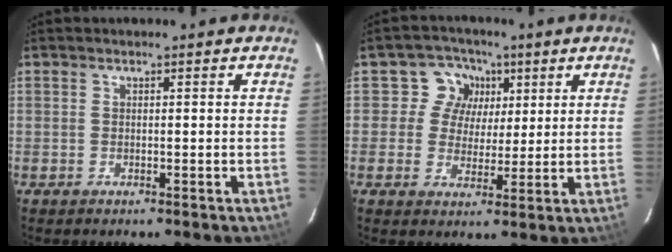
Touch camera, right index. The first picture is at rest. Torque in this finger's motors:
{"motor_torque": [0.02, 0.00, 0.01, 0.00]}